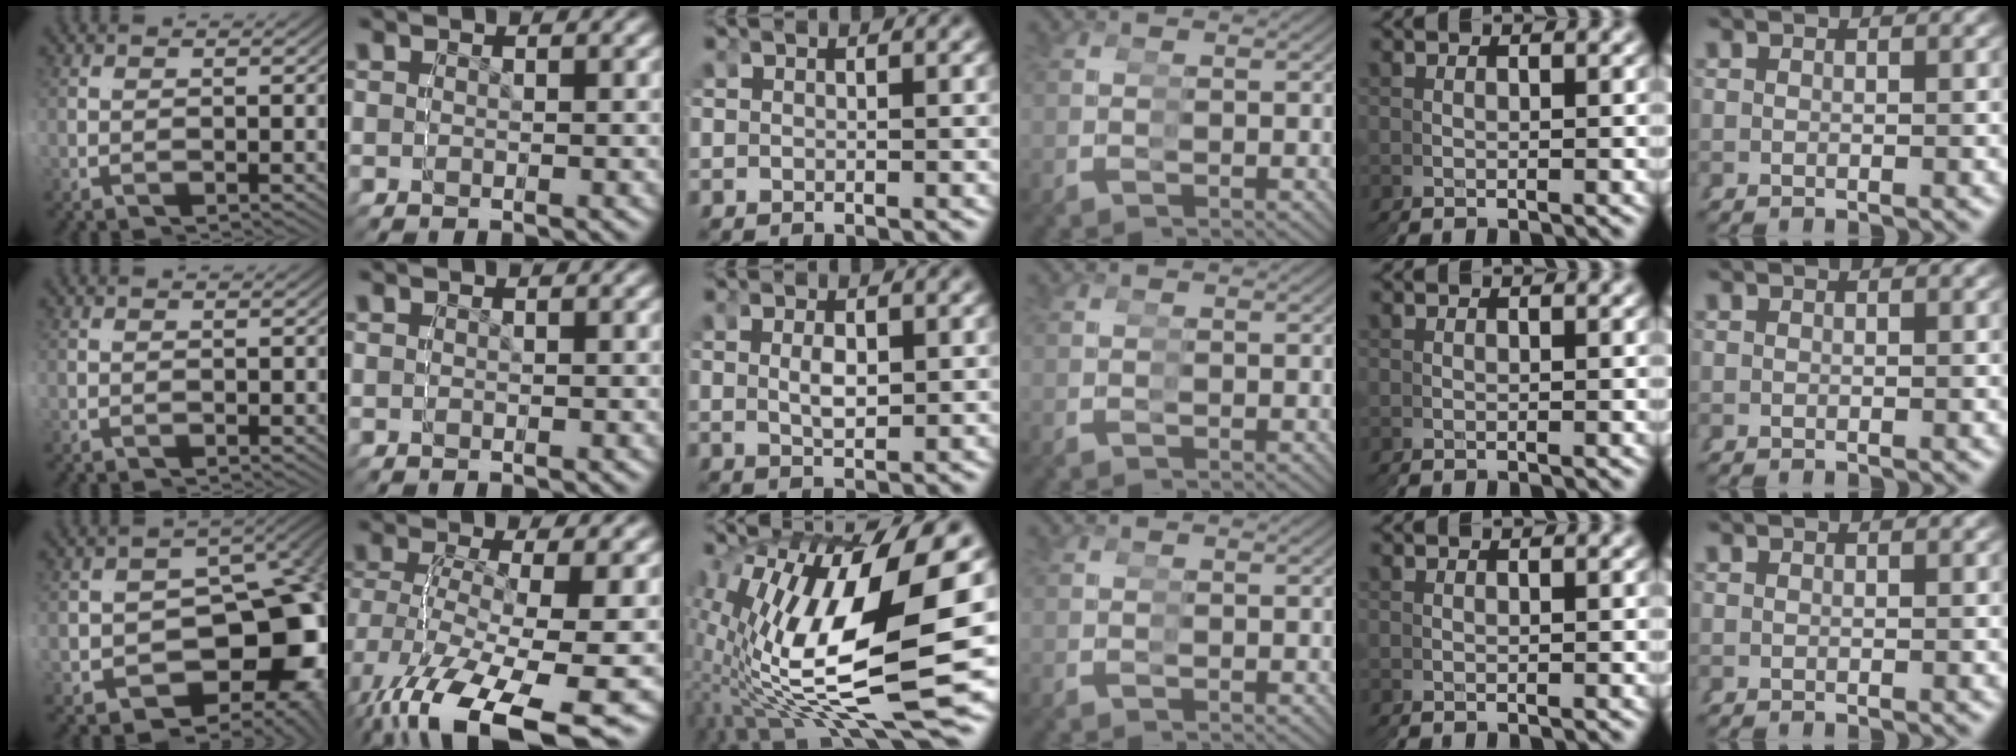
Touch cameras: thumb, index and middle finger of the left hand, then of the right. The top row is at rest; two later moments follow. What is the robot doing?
{"motion": "grasp_and_lifting", "object": "condiment"}